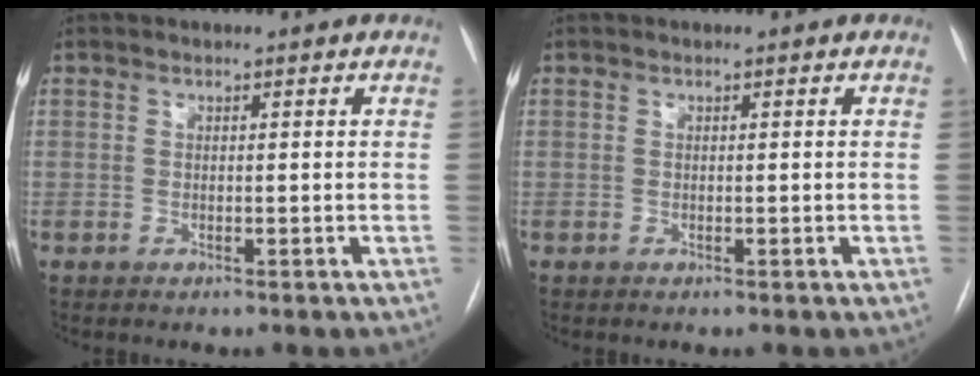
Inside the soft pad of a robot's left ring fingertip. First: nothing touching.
{"total": 0.0}